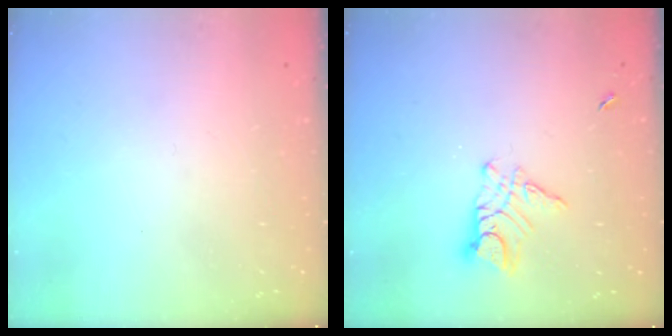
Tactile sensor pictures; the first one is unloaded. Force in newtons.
{"total": 8.4, "press": 8.4, "slide": 0.7}